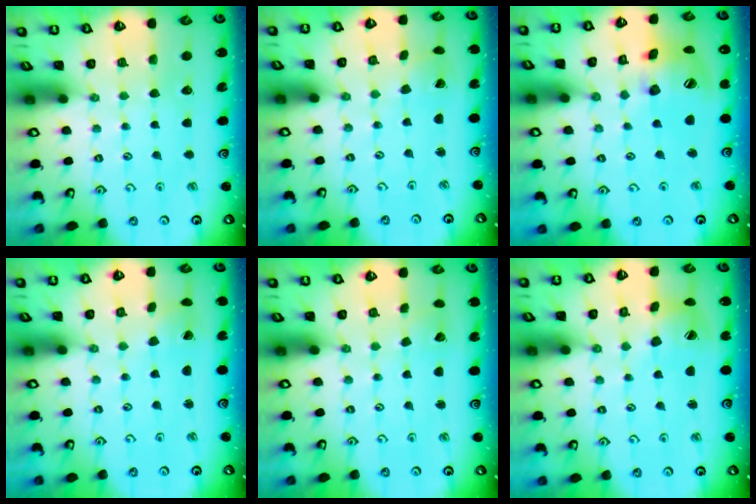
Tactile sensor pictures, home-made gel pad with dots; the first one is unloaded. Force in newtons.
{"total": 0.7, "press": 0.7, "slide": 0.0}
{"total": 16.4, "press": 16.3, "slide": 2.2}
{"total": 0.6, "press": 0.5, "slide": 0.2}
{"total": 2.7, "press": 2.7, "slide": 0.3}
{"total": 7.3, "press": 7.2, "slide": 0.8}